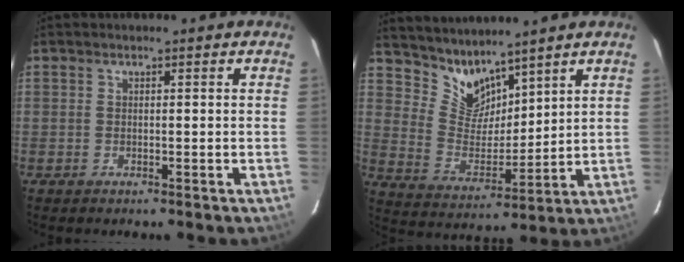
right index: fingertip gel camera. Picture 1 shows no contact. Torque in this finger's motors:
{"motor_torque": [-0.18, 0.38, 0.01, -0.01]}